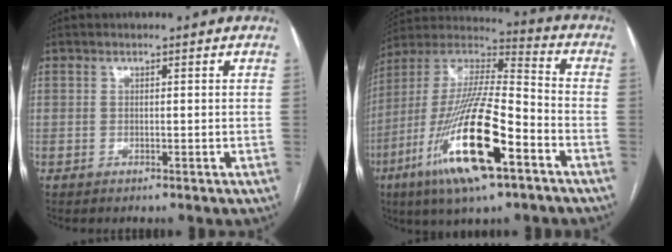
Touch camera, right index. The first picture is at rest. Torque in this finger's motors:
{"motor_torque": [1.24, -0.90, 0.58, 0.13]}